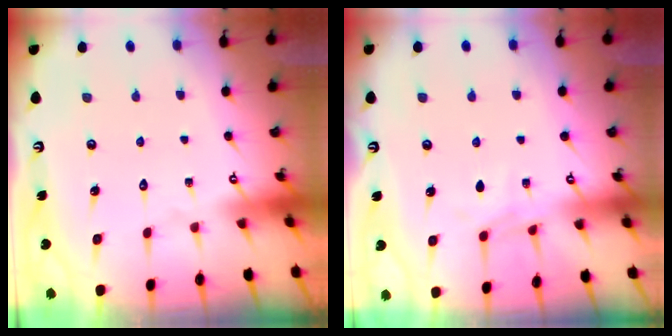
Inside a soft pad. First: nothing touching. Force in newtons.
{"total": 5.5, "press": 5.4, "slide": 0.4}